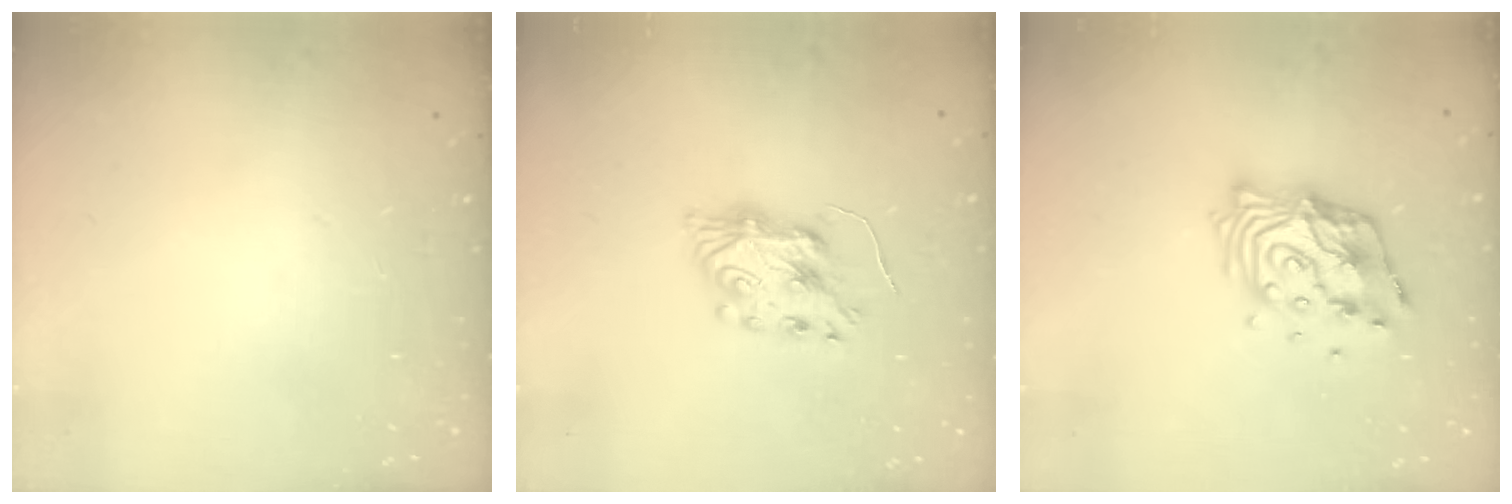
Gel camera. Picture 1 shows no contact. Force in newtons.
{"total": 8.7, "press": 8.6, "slide": 0.6}
{"total": 13.7, "press": 13.6, "slide": 1.5}